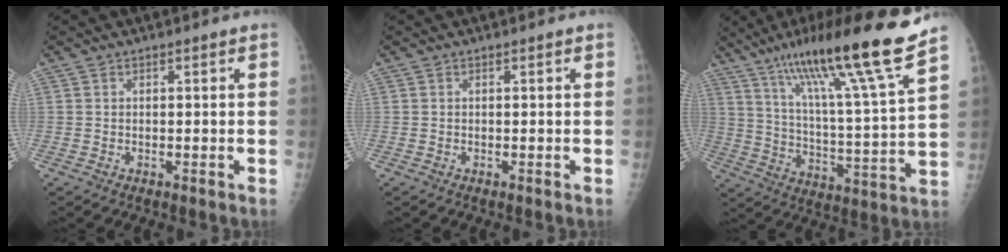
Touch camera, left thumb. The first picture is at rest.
{"total": 0.0}
{"total": 22.2, "force": [15.9, 0.7, 15.5], "torque": [-0.235, -0.064, 0.261]}